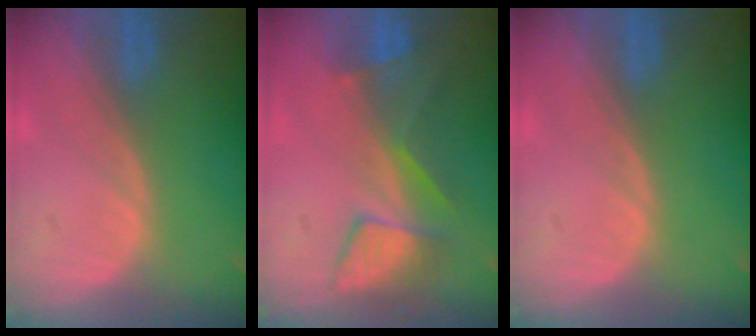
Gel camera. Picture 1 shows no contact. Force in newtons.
{"total": 7.3, "press": 6.9, "slide": 2.5}
{"total": 0.0}